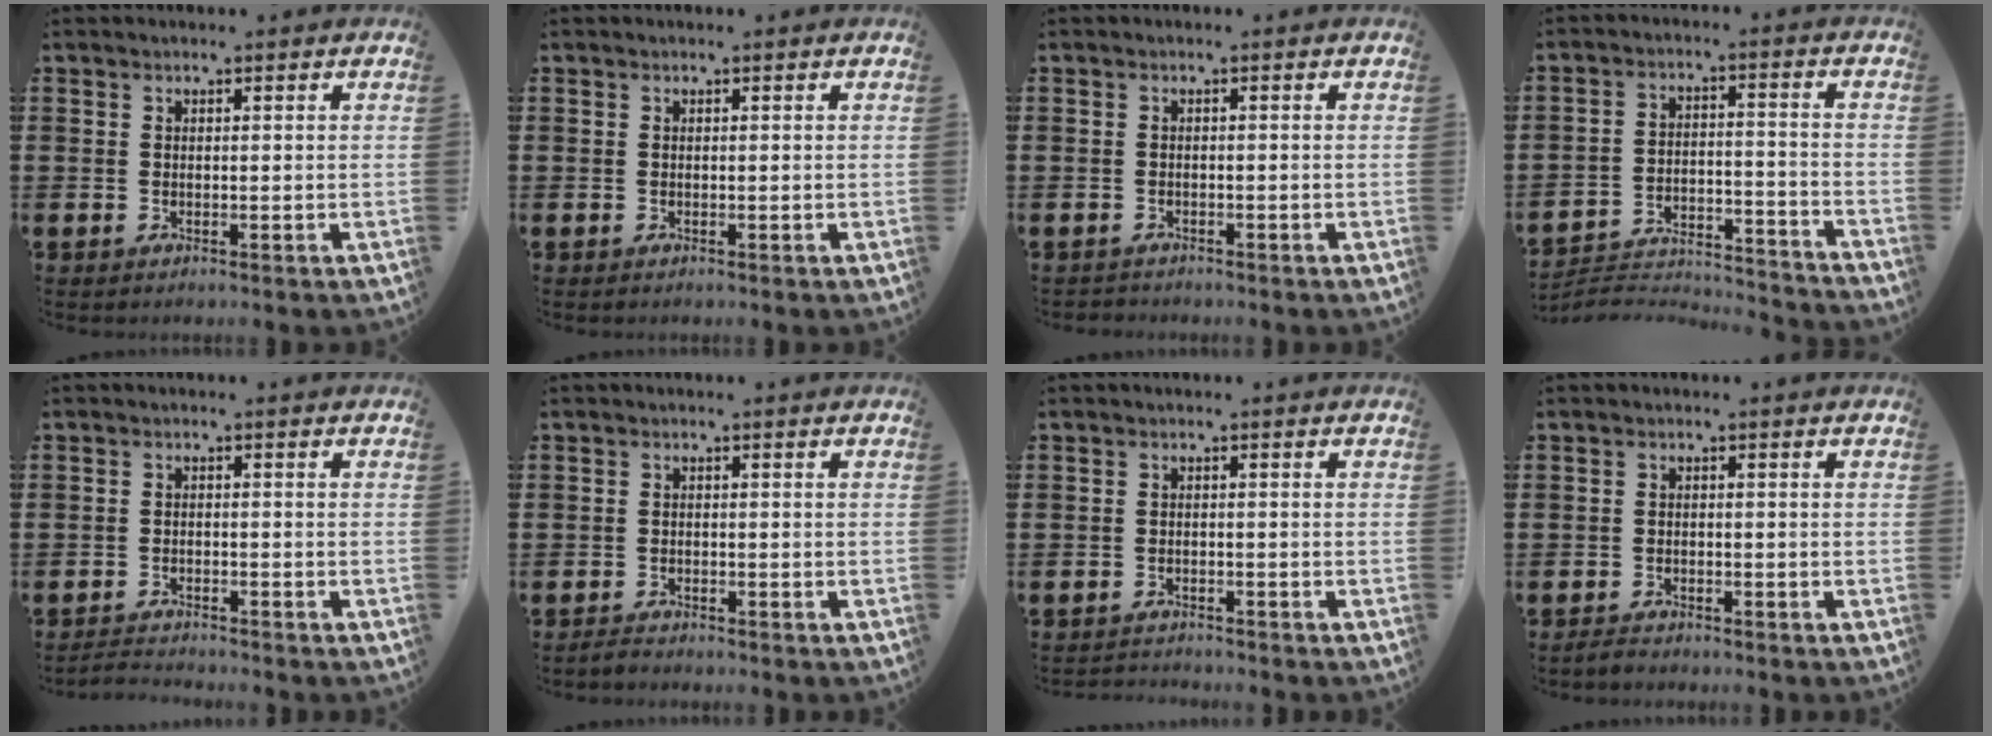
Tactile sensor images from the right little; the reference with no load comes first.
{"total": 0.0}
{"total": 0.7, "force": [-0.7, 0.1, -0.1], "torque": [0.000, -0.001, -0.015]}
{"total": 3.8, "force": [-3.7, 0.8, 0.8], "torque": [-0.017, -0.002, -0.079]}
{"total": 1.7, "force": [-1.7, -0.1, 0.0], "torque": [-0.003, 0.003, -0.036]}
{"total": 1.0, "force": [-1.0, 0.2, 0.2], "torque": [-0.007, 0.000, -0.021]}
{"total": 1.3, "force": [-1.3, -0.1, -0.1], "torque": [-0.002, 0.003, -0.027]}
{"total": 1.2, "force": [-1.1, 0.2, 0.1], "torque": [-0.006, 0.000, -0.023]}